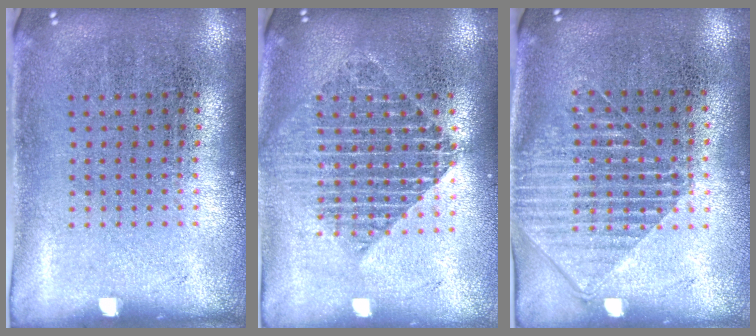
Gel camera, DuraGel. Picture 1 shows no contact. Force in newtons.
{"total": 1.8, "press": 1.6, "slide": 1.0}
{"total": 1.4, "press": 1.2, "slide": 0.8}